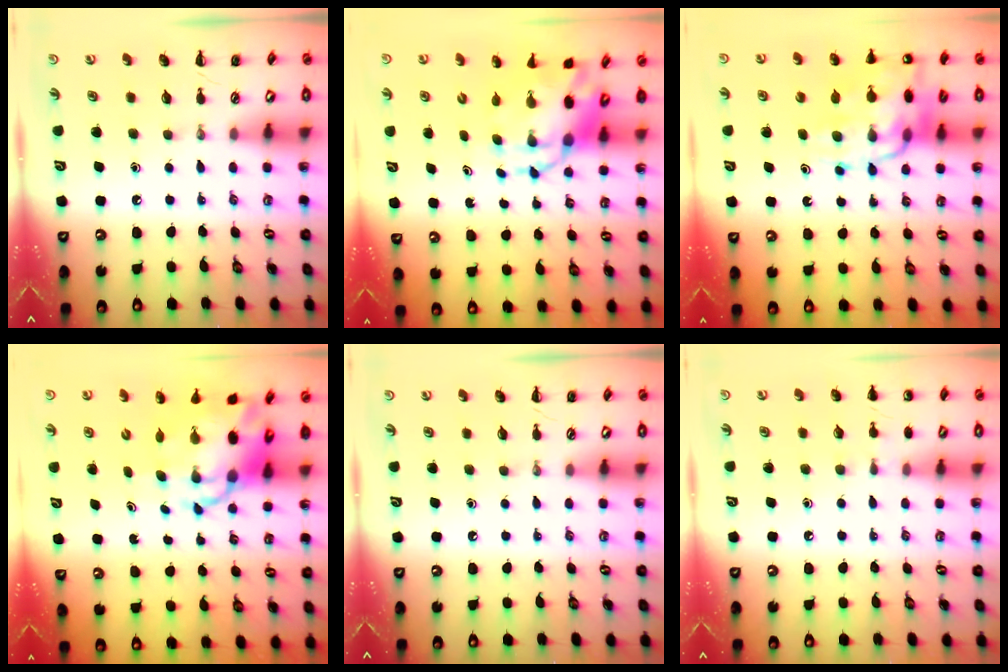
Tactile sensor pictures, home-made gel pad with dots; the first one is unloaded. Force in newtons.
{"total": 7.8, "press": 7.5, "slide": 2.0}
{"total": 16.4, "press": 16.0, "slide": 3.3}
{"total": 9.2, "press": 8.9, "slide": 2.6}
{"total": 0.0}
{"total": 5.0, "press": 4.7, "slide": 1.6}